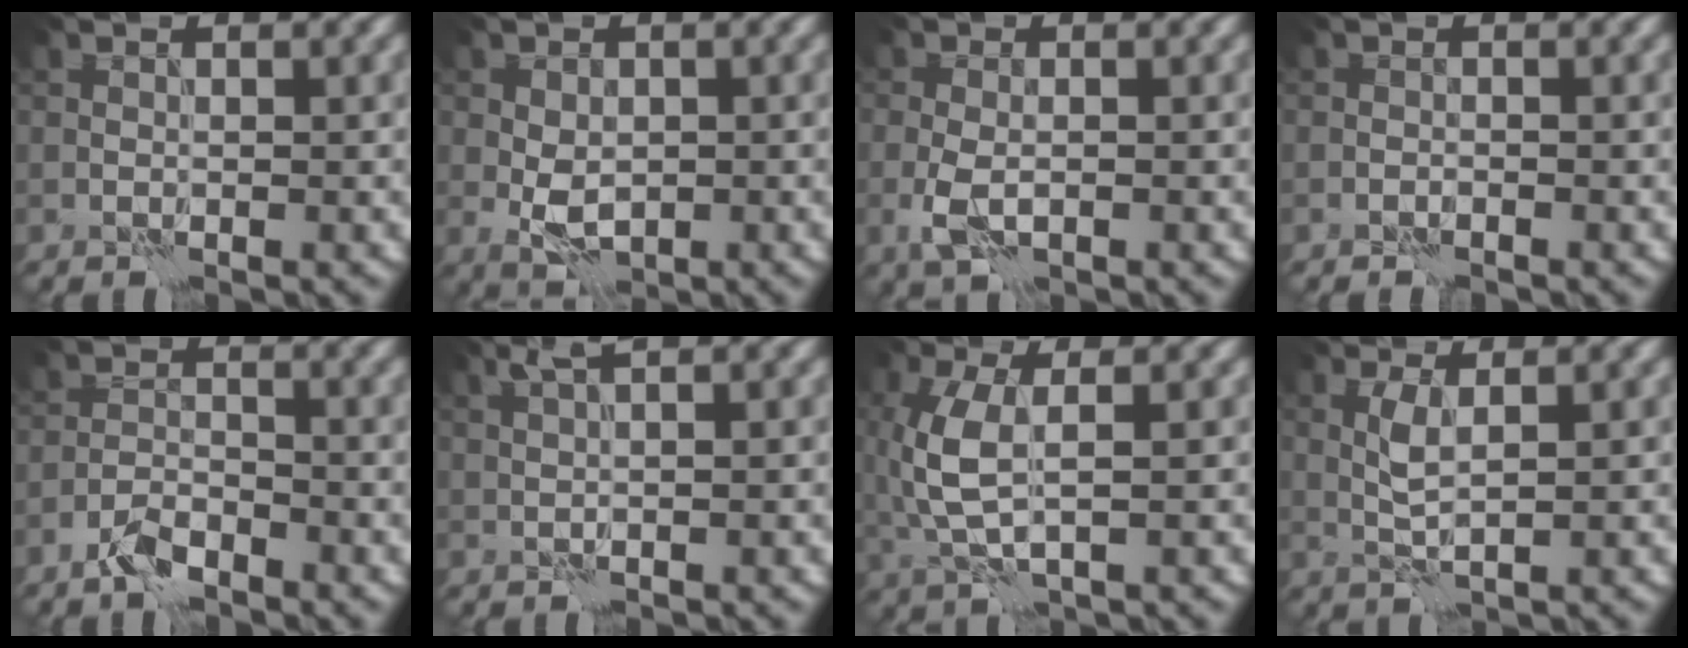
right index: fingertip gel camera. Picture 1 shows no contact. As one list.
[{"total": 2.9, "force": [-0.3, 1.9, 2.1], "torque": [-0.036, -0.002, -0.005]}, {"total": 2.8, "force": [-0.8, 1.6, 2.2], "torque": [-0.052, -0.007, -0.018]}, {"total": 0.7, "force": [-0.6, 0.3, 0.2], "torque": [-0.001, 0.003, -0.013]}, {"total": 2.6, "force": [-2.1, 0.9, 1.4], "torque": [-0.026, 0.006, -0.047]}, {"total": 1.9, "force": [1.0, 0.1, 1.6], "torque": [-0.035, 0.001, 0.017]}, {"total": 4.9, "force": [0.3, 2.0, 4.4], "torque": [-0.123, -0.002, 0.008]}, {"total": 2.0, "force": [0.6, 0.3, 1.9], "torque": [-0.047, 0.002, 0.014]}]